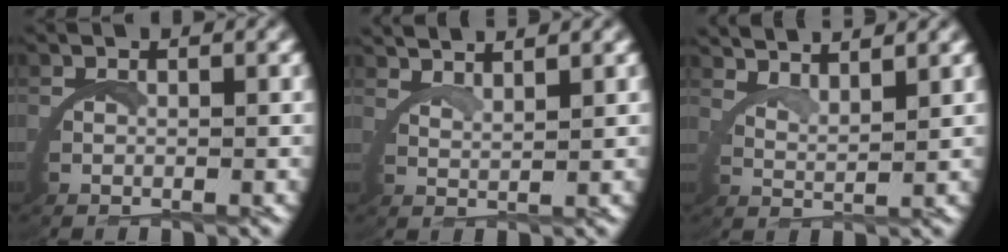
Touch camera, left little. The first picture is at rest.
{"total": 4.0, "force": [3.8, -0.7, 0.9], "torque": [-0.027, -0.001, 0.069]}
{"total": 4.7, "force": [4.4, 0.3, 1.7], "torque": [-0.045, 0.000, 0.074]}